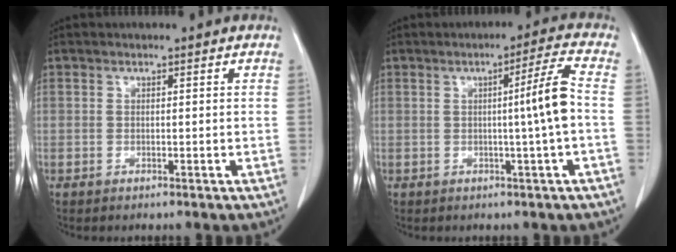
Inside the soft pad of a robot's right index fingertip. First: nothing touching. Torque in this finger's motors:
{"motor_torque": [0.62, -0.08, 0.13, 0.07]}